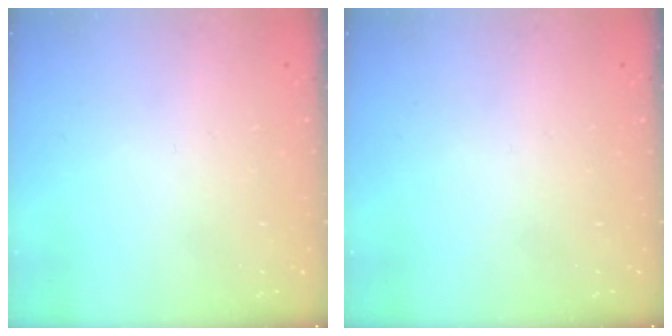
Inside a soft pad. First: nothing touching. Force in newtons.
{"total": 0.0}